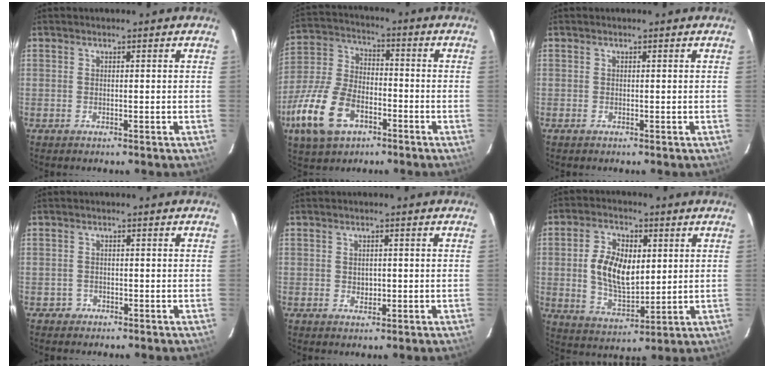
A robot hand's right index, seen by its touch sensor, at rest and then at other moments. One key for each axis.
{"total": 16.4, "fx": -8.1, "fy": 9.2, "fz": 10.9, "tx": -0.260, "ty": -0.004, "tz": -0.151}
{"total": 0.0}
{"total": 1.4, "fx": -0.9, "fy": 1.1, "fz": 0.0, "tx": 0.000, "ty": 0.006, "tz": -0.011}
{"total": 1.9, "fx": -0.2, "fy": 1.6, "fz": 1.1, "tx": -0.016, "ty": 0.004, "tz": 0.000}
{"total": 11.6, "fx": 1.6, "fy": 6.6, "fz": 9.4, "tx": -0.181, "ty": 0.008, "tz": 0.038}